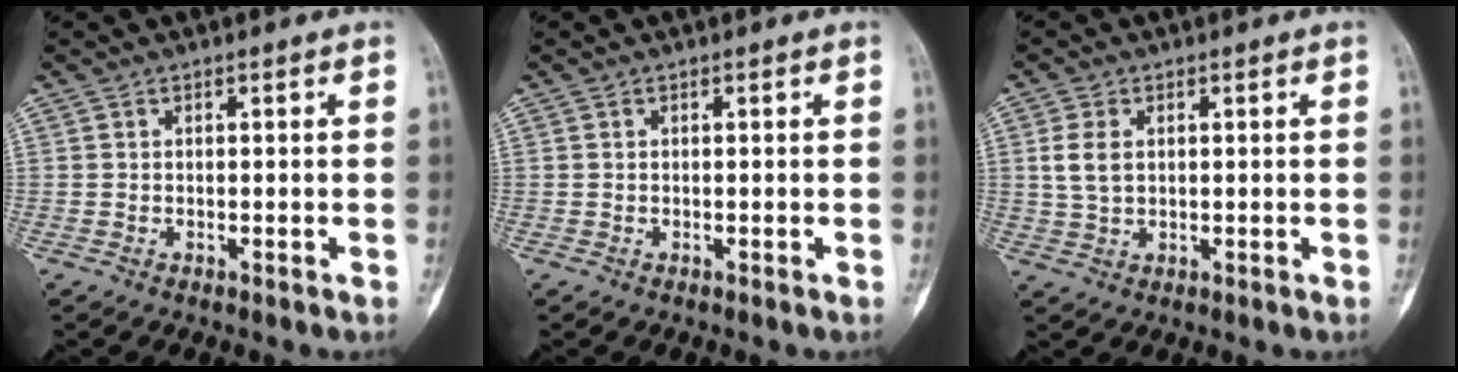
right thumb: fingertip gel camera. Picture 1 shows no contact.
{"total": 0.0}
{"total": 4.4, "force": [0.9, 2.8, 3.3], "torque": [-0.069, 0.001, 0.019]}